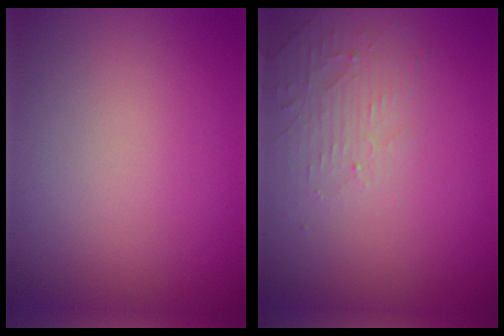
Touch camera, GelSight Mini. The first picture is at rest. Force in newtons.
{"total": 2.4, "press": 2.3, "slide": 0.5}